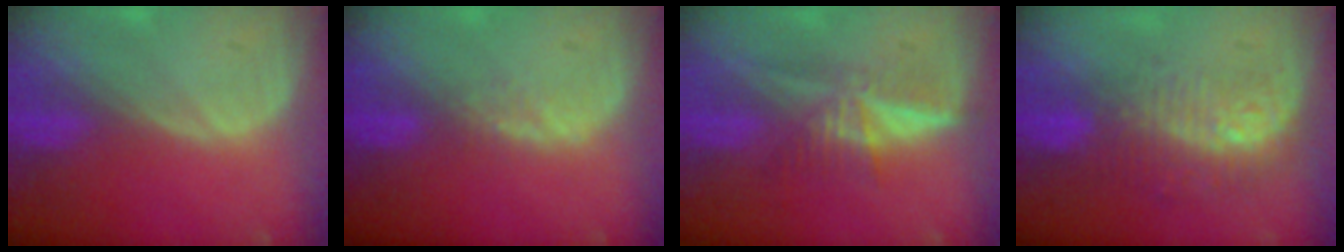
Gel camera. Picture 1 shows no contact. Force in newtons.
{"total": 1.4, "press": 1.4, "slide": 0.3}
{"total": 5.3, "press": 5.2, "slide": 1.2}
{"total": 9.9, "press": 8.3, "slide": 5.3}